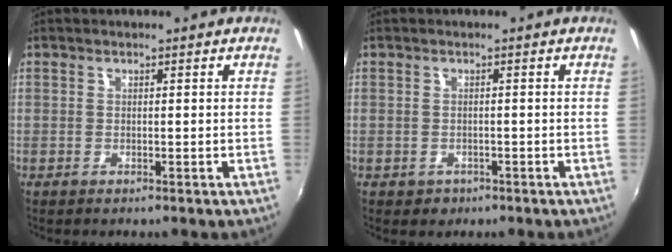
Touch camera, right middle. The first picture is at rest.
{"total": 2.0, "force": [-0.9, 1.7, 0.6], "torque": [-0.015, -0.003, -0.010]}